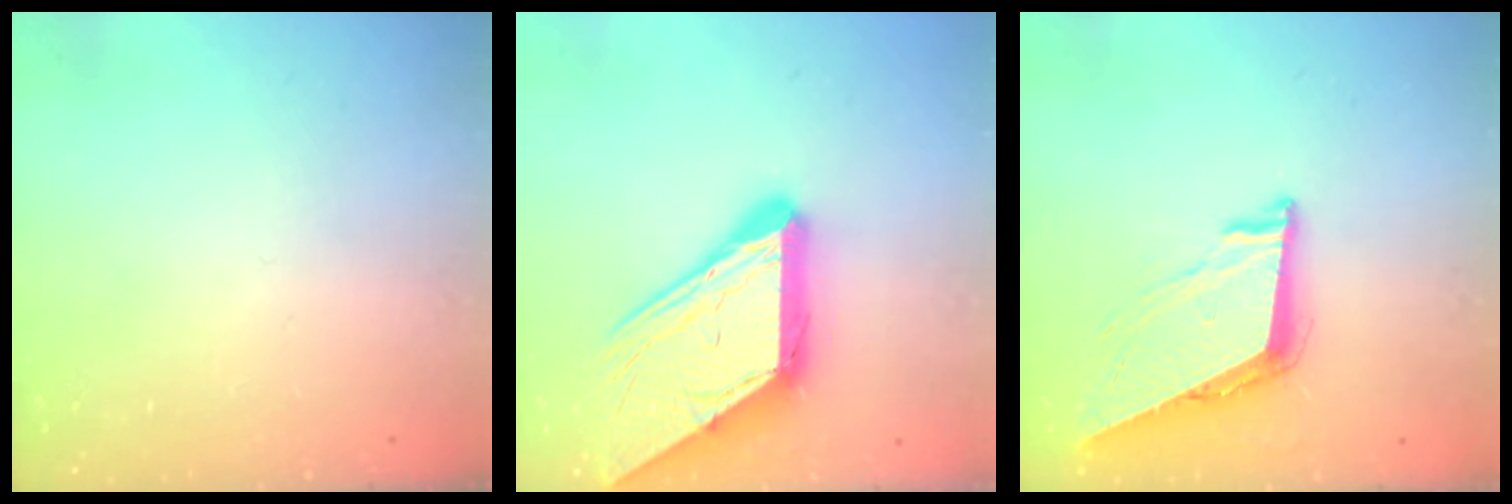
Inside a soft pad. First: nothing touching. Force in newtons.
{"total": 23.4, "press": 23.3, "slide": 2.5}
{"total": 8.9, "press": 8.5, "slide": 2.7}